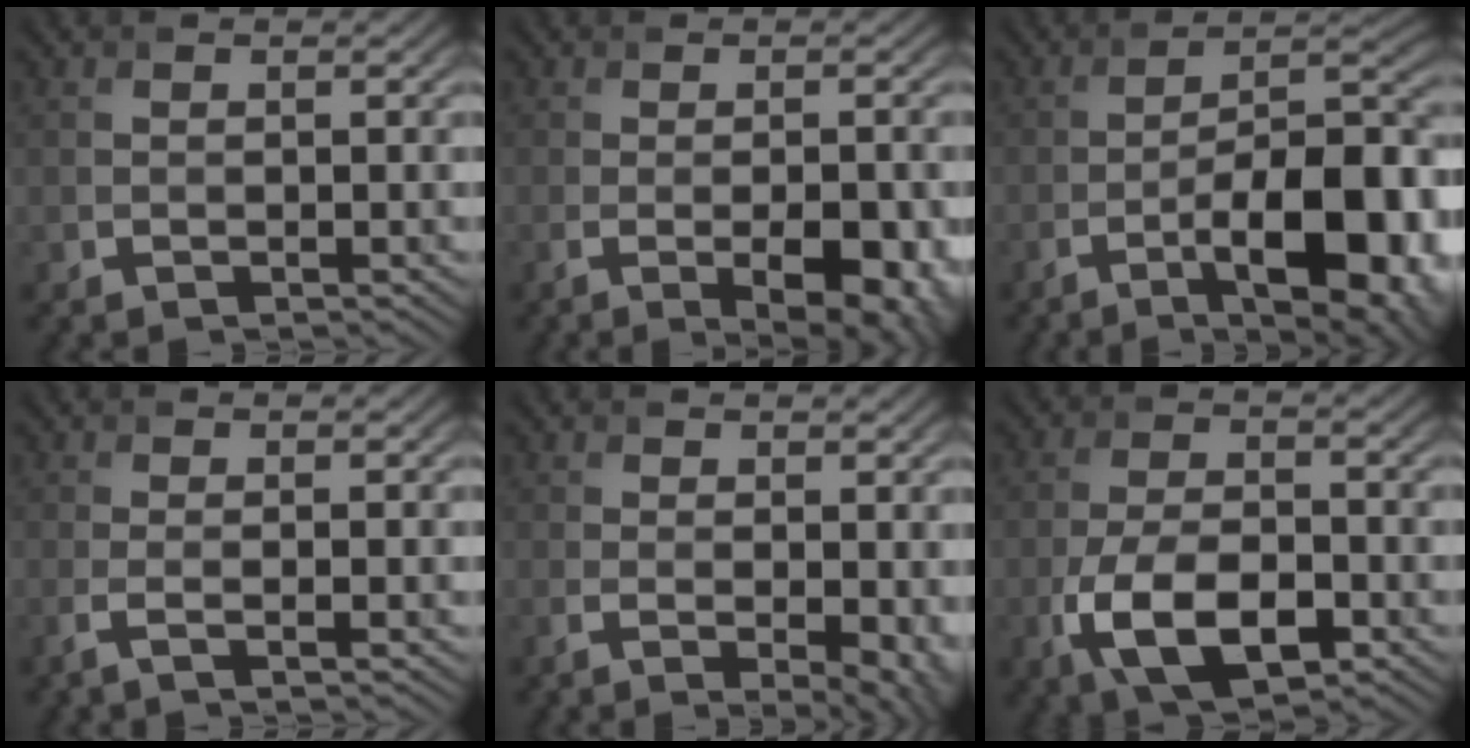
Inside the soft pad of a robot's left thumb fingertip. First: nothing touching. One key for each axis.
{"total": 5.6, "fx": -2.1, "fy": 1.7, "fz": 4.9, "tx": -0.068, "ty": -0.005, "tz": -0.016}
{"total": 14.7, "fx": -7.2, "fy": 4.5, "fz": 12.0, "tx": -0.164, "ty": 0.003, "tz": -0.114}
{"total": 1.4, "fx": -0.3, "fy": -0.2, "fz": 1.4, "tx": -0.031, "ty": 0.003, "tz": -0.011}
{"total": 3.2, "fx": -0.3, "fy": 0.9, "fz": 3.1, "tx": -0.042, "ty": -0.007, "tz": -0.001}
{"total": 8.8, "fx": -3.5, "fy": 4.3, "fz": 6.9, "tx": -0.145, "ty": -0.006, "tz": -0.069}